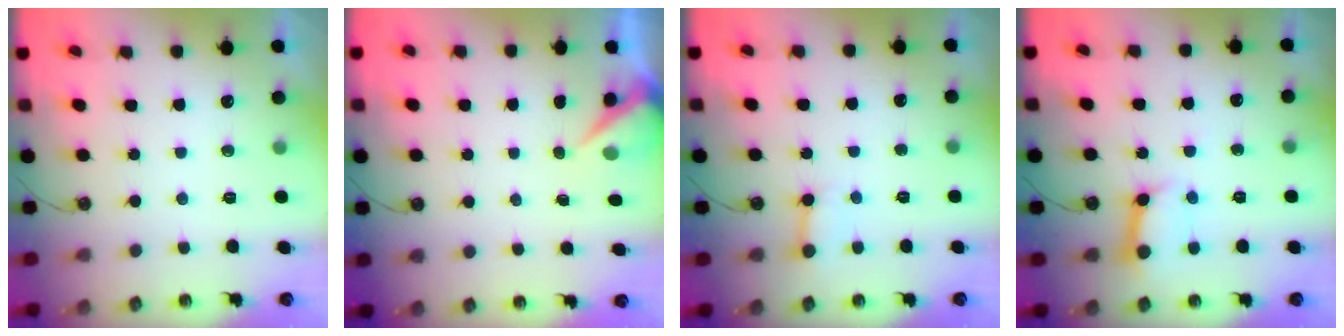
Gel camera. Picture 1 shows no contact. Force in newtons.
{"total": 4.5, "press": 4.5, "slide": 0.5}
{"total": 5.0, "press": 5.0, "slide": 0.4}
{"total": 10.6, "press": 10.5, "slide": 1.4}